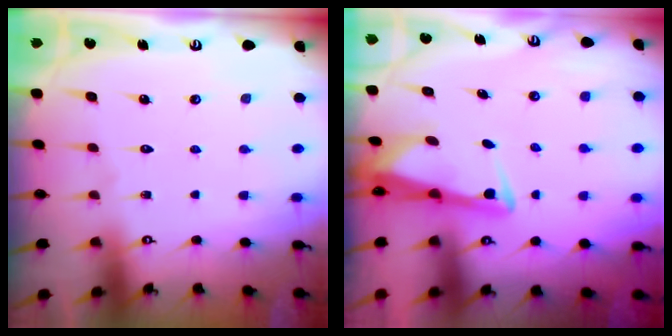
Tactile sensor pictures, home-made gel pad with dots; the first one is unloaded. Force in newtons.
{"total": 2.9, "press": 2.8, "slide": 0.7}